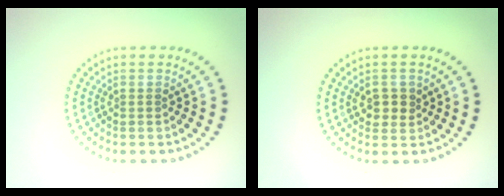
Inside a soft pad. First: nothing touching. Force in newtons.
{"total": 2.1, "press": 2.1, "slide": 0.6}